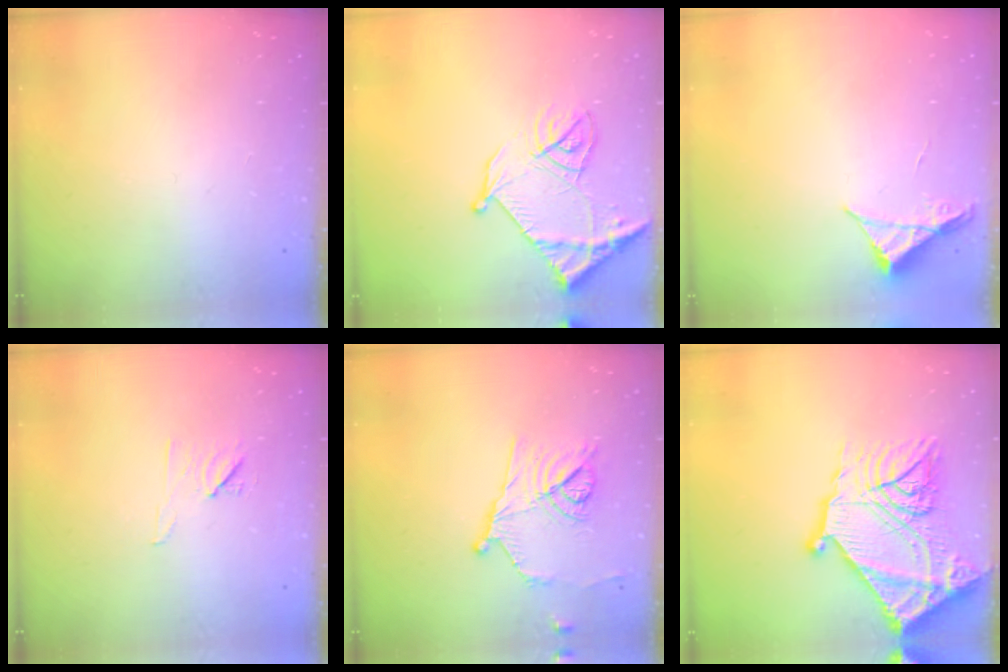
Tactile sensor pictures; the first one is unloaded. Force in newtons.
{"total": 14.4, "press": 14.3, "slide": 1.6}
{"total": 3.9, "press": 3.8, "slide": 0.5}
{"total": 7.3, "press": 7.2, "slide": 1.3}
{"total": 13.6, "press": 13.4, "slide": 2.4}
{"total": 28.8, "press": 28.7, "slide": 2.7}